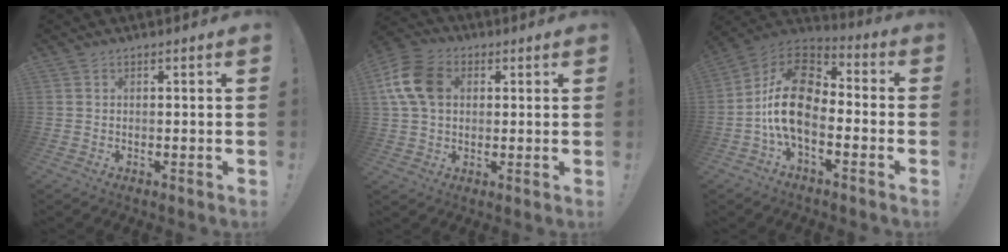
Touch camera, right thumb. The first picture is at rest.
{"total": 13.3, "force": [3.1, 9.9, 8.3], "torque": [-0.167, 0.013, 0.066]}
{"total": 17.3, "force": [-3.0, 10.5, 13.5], "torque": [-0.249, 0.029, -0.045]}